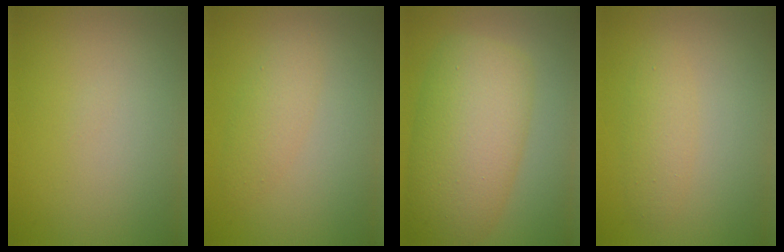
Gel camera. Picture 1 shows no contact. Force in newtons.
{"total": 2.1, "press": 2.1, "slide": 0.1}
{"total": 9.2, "press": 9.2, "slide": 0.1}
{"total": 1.9, "press": 1.9, "slide": 0.0}